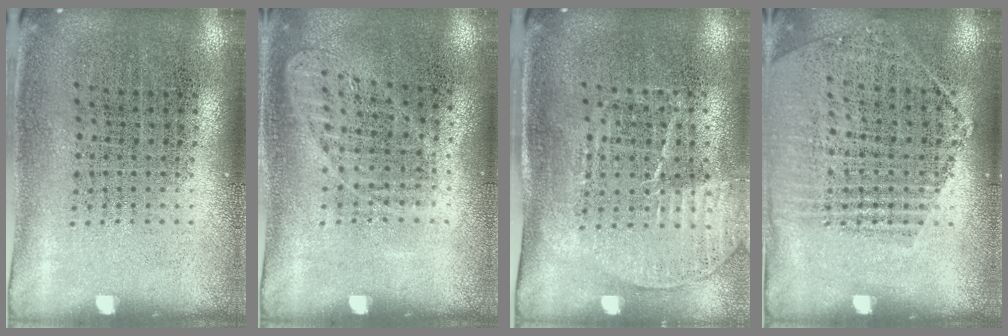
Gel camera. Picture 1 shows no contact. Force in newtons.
{"total": 1.0, "press": 0.9, "slide": 0.4}
{"total": 1.6, "press": 1.4, "slide": 0.8}
{"total": 1.4, "press": 1.4, "slide": 0.4}